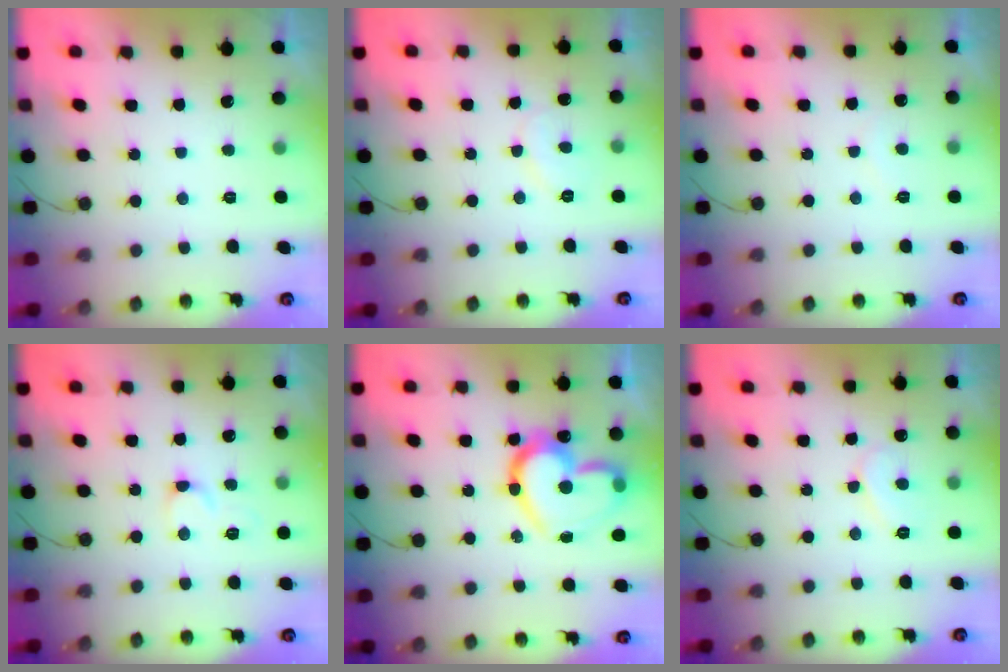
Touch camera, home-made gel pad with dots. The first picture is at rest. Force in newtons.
{"total": 6.8, "press": 6.8, "slide": 0.6}
{"total": 3.9, "press": 3.9, "slide": 0.3}
{"total": 4.3, "press": 4.2, "slide": 0.5}
{"total": 21.2, "press": 21.1, "slide": 1.9}
{"total": 6.7, "press": 6.7, "slide": 0.3}